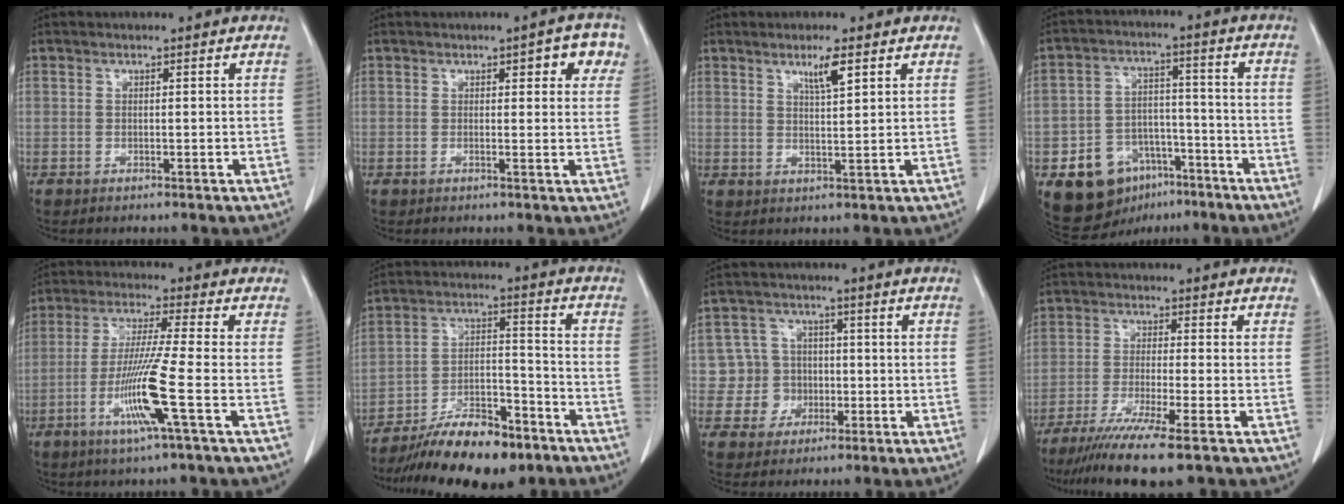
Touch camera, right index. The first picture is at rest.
{"total": 4.8, "force": [2.1, 1.4, 4.1], "torque": [-0.037, 0.009, 0.017]}
{"total": 3.7, "force": [2.1, -0.1, 3.0], "torque": [-0.054, -0.006, 0.038]}
{"total": 11.2, "force": [-6.2, 8.1, 4.5], "torque": [-0.073, 0.028, -0.092]}
{"total": 10.3, "force": [-3.6, -1.4, 9.5], "torque": [-0.189, -0.019, -0.074]}
{"total": 14.0, "force": [-10.7, 4.3, 7.9], "torque": [-0.121, 0.015, -0.182]}
{"total": 5.8, "force": [-0.8, 5.7, 0.2], "torque": [0.009, 0.017, -0.010]}
{"total": 10.3, "force": [-7.4, -0.5, 7.1], "torque": [-0.115, -0.029, -0.121]}